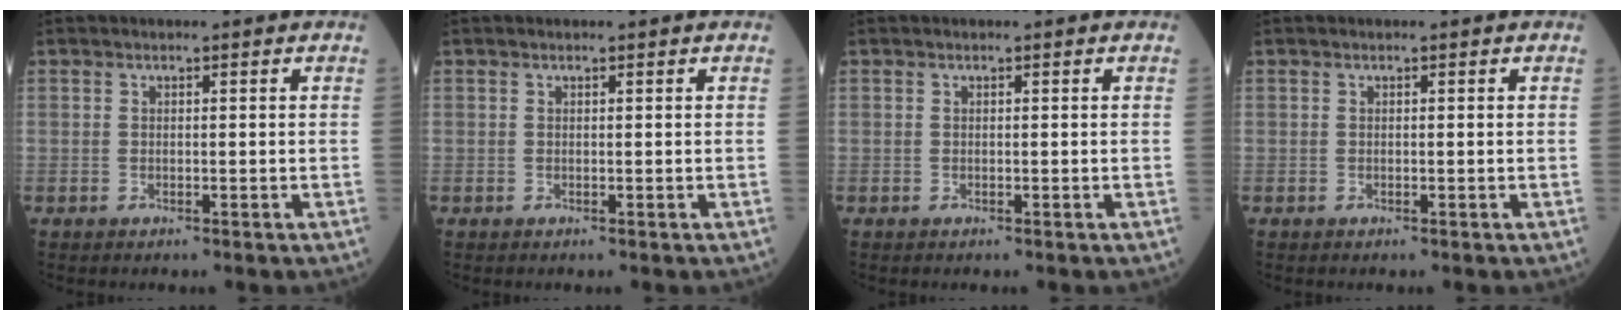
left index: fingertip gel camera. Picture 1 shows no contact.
{"total": 0.0}
{"total": 0.0}
{"total": 0.0}